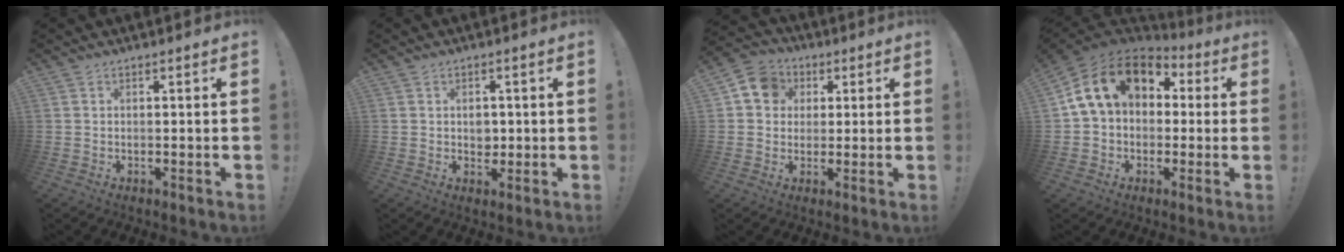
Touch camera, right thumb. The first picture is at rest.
{"total": 3.4, "force": [0.2, 3.0, 1.7], "torque": [-0.003, -0.008, -0.001]}
{"total": 9.4, "force": [2.2, 8.3, 3.8], "torque": [-0.046, 0.003, 0.045]}
{"total": 17.2, "force": [5.4, 11.7, 11.5], "torque": [-0.198, -0.004, 0.095]}